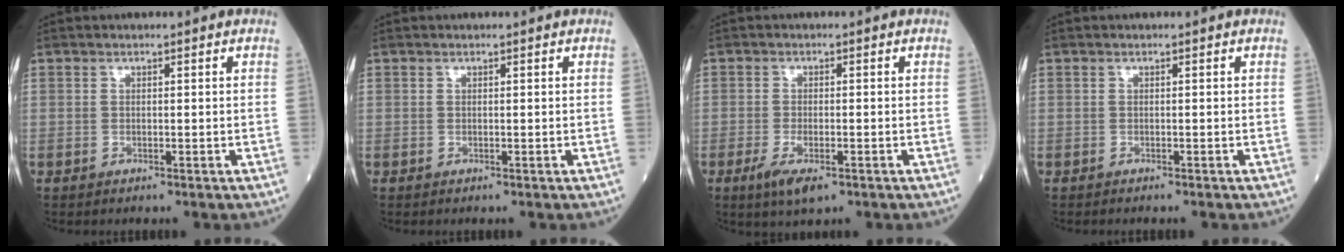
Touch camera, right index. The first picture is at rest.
{"total": 0.0}
{"total": 3.6, "force": [-1.9, 1.1, 3.0], "torque": [-0.055, -0.004, -0.027]}
{"total": 1.5, "force": [-1.3, 0.0, 0.6], "torque": [-0.007, 0.001, -0.018]}